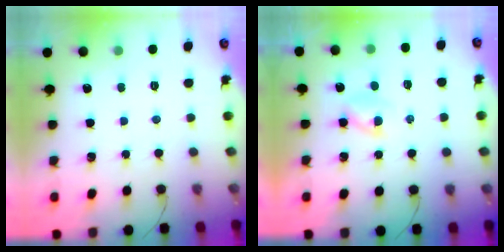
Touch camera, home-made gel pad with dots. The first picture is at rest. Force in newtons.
{"total": 2.0, "press": 1.8, "slide": 0.9}